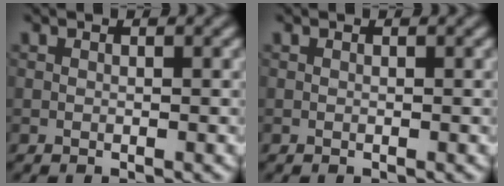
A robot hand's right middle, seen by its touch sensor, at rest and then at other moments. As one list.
[{"total": 0.0}]